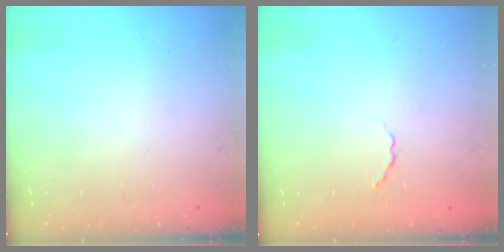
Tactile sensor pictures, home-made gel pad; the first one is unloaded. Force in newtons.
{"total": 2.2, "press": 2.0, "slide": 0.8}